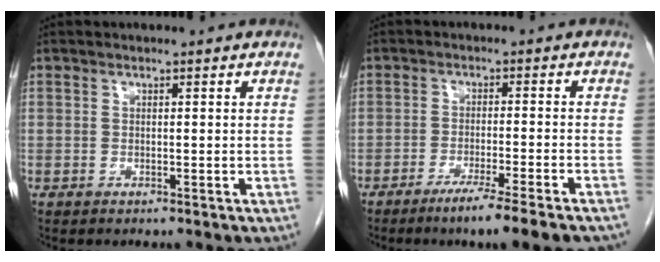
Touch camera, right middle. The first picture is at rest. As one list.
[{"total": 8.8, "force": [-6.5, -0.6, 6.0], "torque": [-0.076, -0.018, -0.095]}]